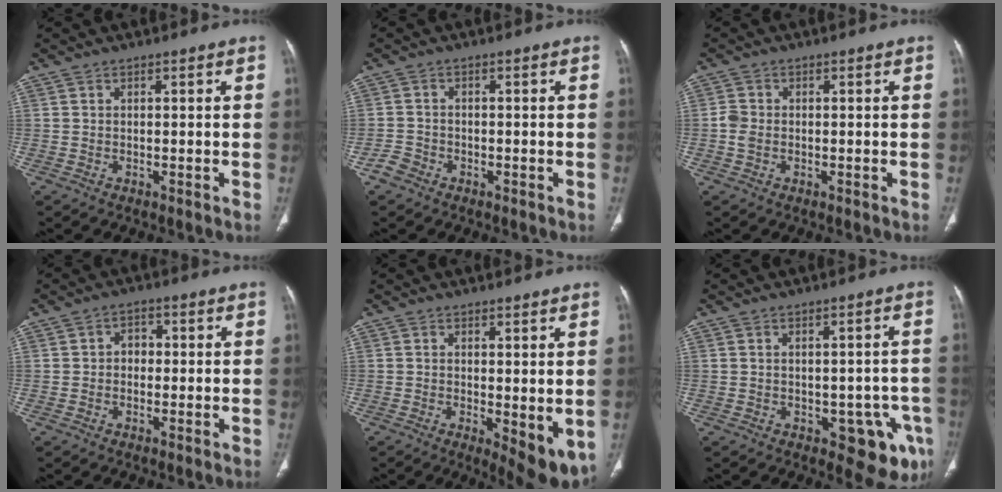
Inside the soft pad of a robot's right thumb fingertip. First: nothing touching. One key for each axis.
{"total": 2.4, "fx": -1.6, "fy": 1.7, "fz": 0.6, "tx": -0.010, "ty": 0.010, "tz": -0.034}
{"total": 2.3, "fx": -0.4, "fy": 1.8, "fz": 1.3, "tx": -0.028, "ty": 0.006, "tz": -0.009}
{"total": 2.9, "fx": -0.1, "fy": 2.4, "fz": 1.6, "tx": -0.006, "ty": 0.012, "tz": -0.008}
{"total": 7.8, "fx": -1.0, "fy": 2.8, "fz": 7.2, "tx": -0.096, "ty": -0.023, "tz": -0.008}
{"total": 9.0, "fx": -3.7, "fy": 4.4, "fz": 6.9, "tx": -0.049, "ty": 0.009, "tz": -0.040}